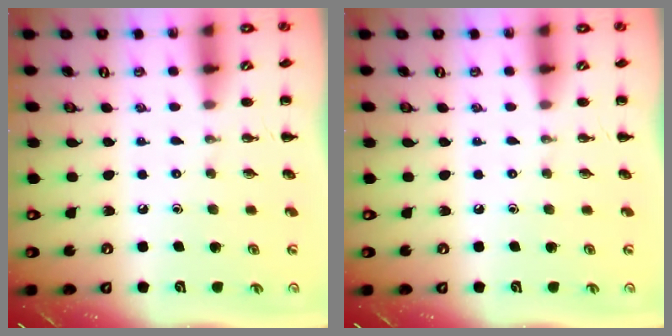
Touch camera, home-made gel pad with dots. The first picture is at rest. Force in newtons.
{"total": 0.0}